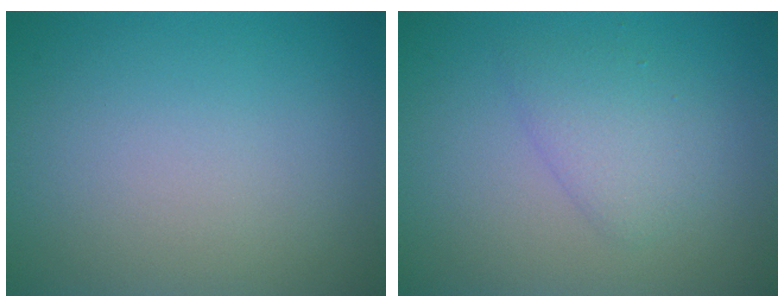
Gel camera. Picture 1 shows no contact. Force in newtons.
{"total": 2.4, "press": 2.4, "slide": 0.2}